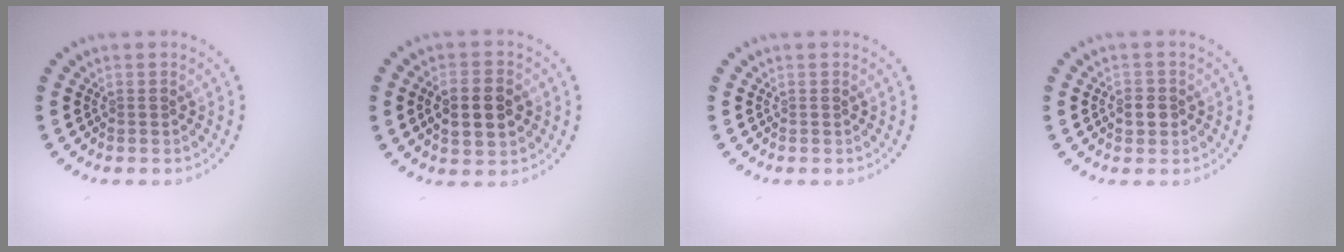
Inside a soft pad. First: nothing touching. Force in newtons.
{"total": 4.2, "press": 4.2, "slide": 0.3}
{"total": 0.0}
{"total": 1.6, "press": 1.6, "slide": 0.3}